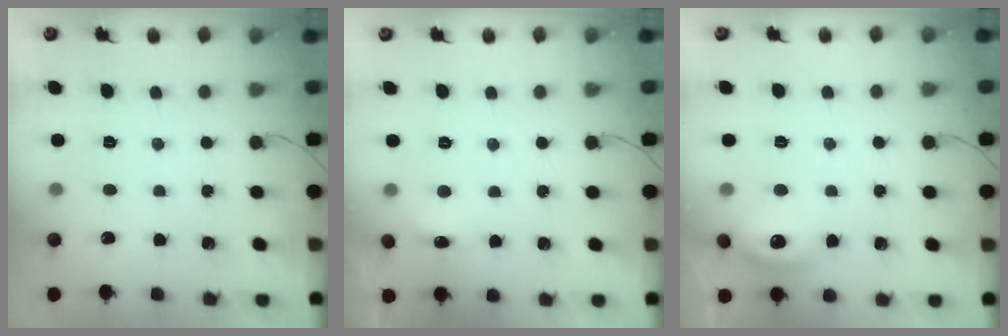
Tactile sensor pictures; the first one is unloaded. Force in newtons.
{"total": 6.5, "press": 6.3, "slide": 1.5}
{"total": 9.5, "press": 9.4, "slide": 1.3}